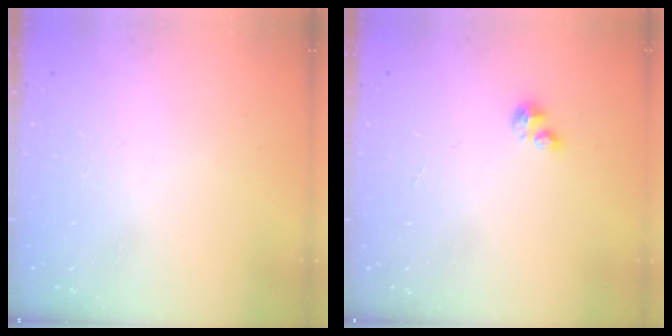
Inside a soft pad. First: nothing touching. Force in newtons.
{"total": 2.1, "press": 2.1, "slide": 0.2}